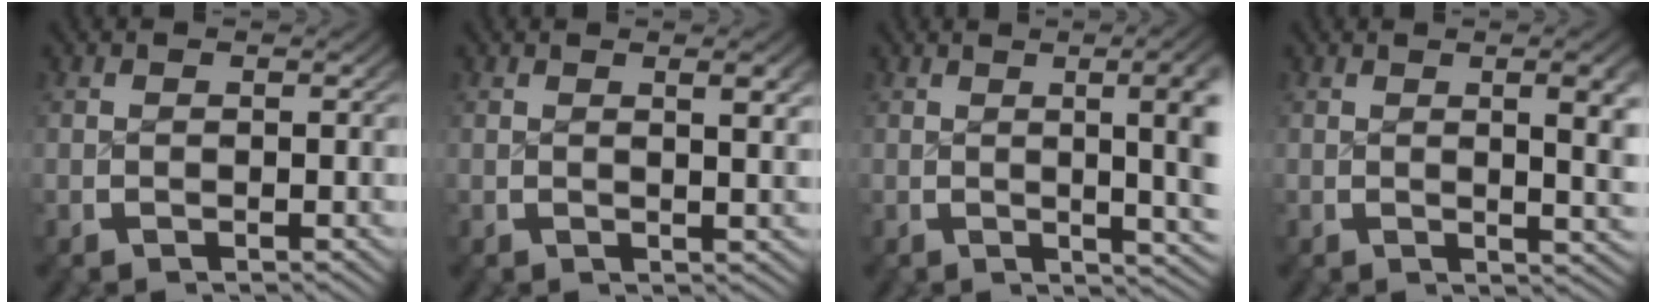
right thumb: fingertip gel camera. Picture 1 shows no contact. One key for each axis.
{"total": 1.8, "fx": 0.6, "fy": 0.2, "fz": 1.7, "tx": -0.022, "ty": -0.002, "tz": 0.012}
{"total": 8.3, "fx": 1.0, "fy": 3.3, "fz": 7.6, "tx": -0.078, "ty": 0.012, "tz": 0.009}
{"total": 4.5, "fx": 0.8, "fy": 1.3, "fz": 4.2, "tx": -0.044, "ty": -0.003, "tz": 0.014}